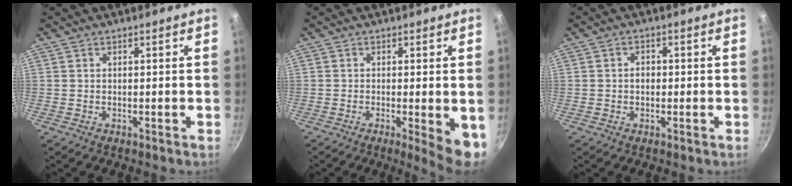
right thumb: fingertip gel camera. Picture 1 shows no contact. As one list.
[{"total": 7.0, "force": [-1.4, 1.5, 6.7], "torque": [-0.078, -0.008, -0.014]}, {"total": 2.2, "force": [-0.2, 1.8, 1.3], "torque": [-0.011, 0.007, -0.005]}]